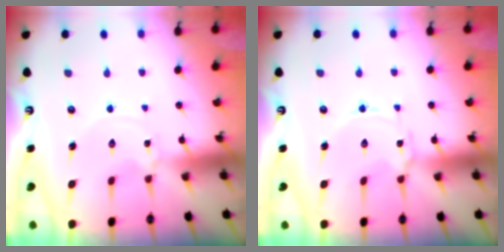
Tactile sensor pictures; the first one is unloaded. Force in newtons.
{"total": 2.4, "press": 2.4, "slide": 0.3}